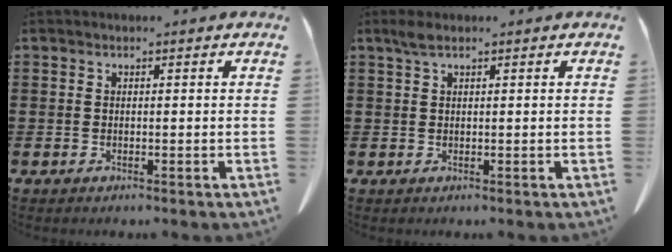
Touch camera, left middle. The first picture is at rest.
{"total": 1.8, "force": [0.9, 0.4, 1.4], "torque": [-0.031, 0.001, 0.018]}